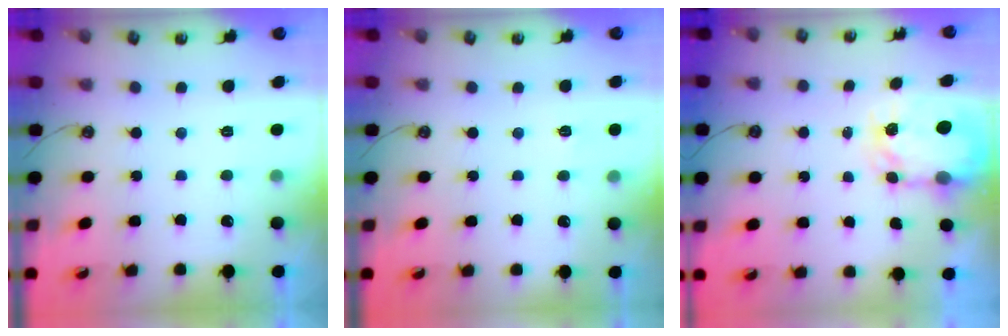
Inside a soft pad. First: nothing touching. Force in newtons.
{"total": 2.7, "press": 2.6, "slide": 0.3}
{"total": 5.1, "press": 5.1, "slide": 0.6}